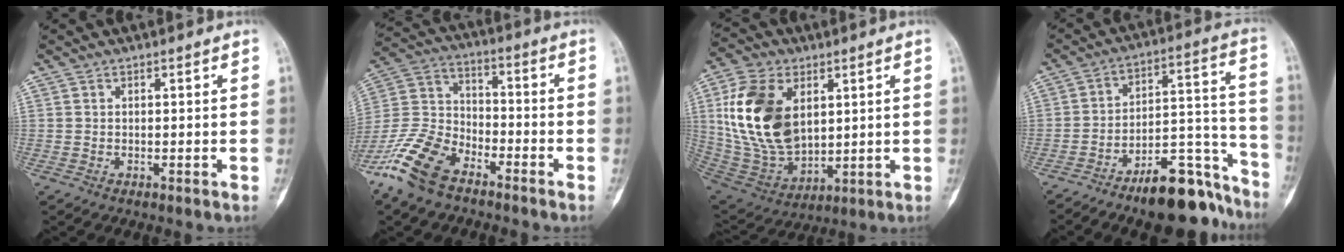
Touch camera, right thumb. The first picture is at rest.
{"total": 14.5, "force": [-9.9, 7.3, 7.8], "torque": [-0.163, 0.046, -0.201]}
{"total": 20.0, "force": [4.6, 12.5, 14.9], "torque": [-0.276, -0.020, 0.100]}
{"total": 17.1, "force": [-12.8, 6.1, 9.5], "torque": [-0.091, 0.122, -0.198]}